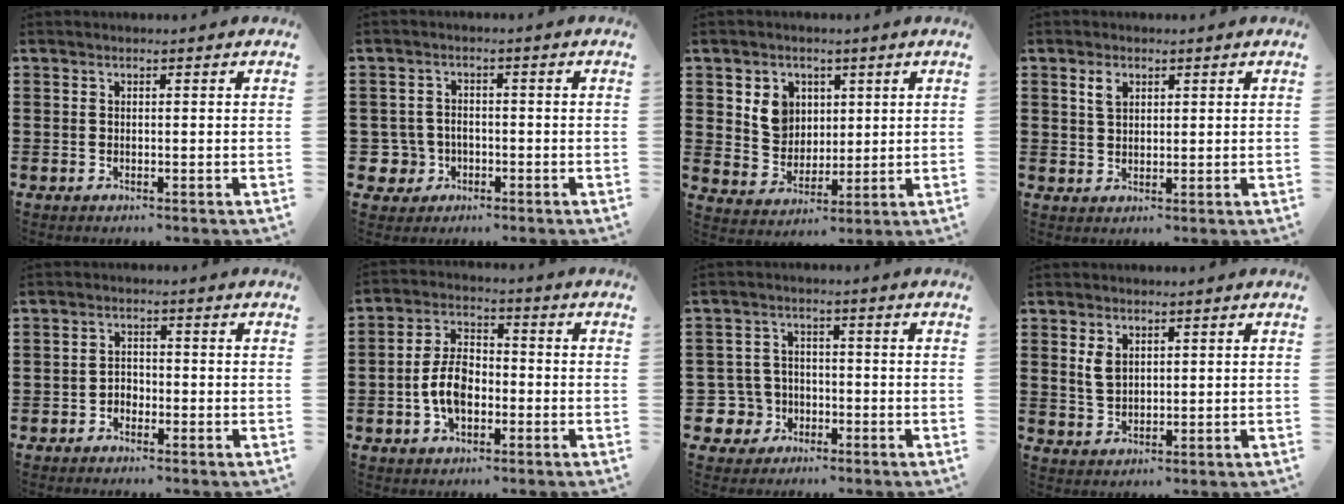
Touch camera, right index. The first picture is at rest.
{"total": 3.5, "force": [-1.6, 3.0, 0.8], "torque": [-0.046, -0.002, -0.040]}
{"total": 6.1, "force": [2.2, 5.4, 1.8], "torque": [-0.045, 0.012, 0.038]}
{"total": 2.6, "force": [1.4, 1.7, 1.4], "torque": [-0.035, 0.006, 0.025]}
{"total": 1.7, "force": [-1.3, 1.0, 0.3], "torque": [-0.013, 0.003, -0.028]}
{"total": 7.2, "force": [-1.8, 4.4, 5.4], "torque": [-0.123, 0.006, -0.038]}
{"total": 5.5, "force": [-2.0, 4.9, 1.5], "torque": [-0.070, 0.004, -0.043]}
{"total": 3.4, "force": [1.3, 2.1, 2.2], "torque": [-0.050, 0.008, 0.024]}